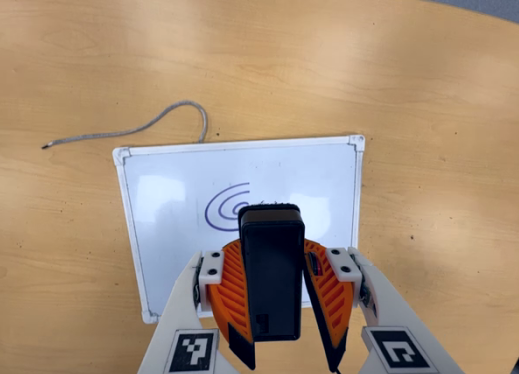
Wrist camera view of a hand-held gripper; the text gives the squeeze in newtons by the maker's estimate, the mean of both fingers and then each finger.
{"total": 9.2, "left": 8.4, "right": 9.9}